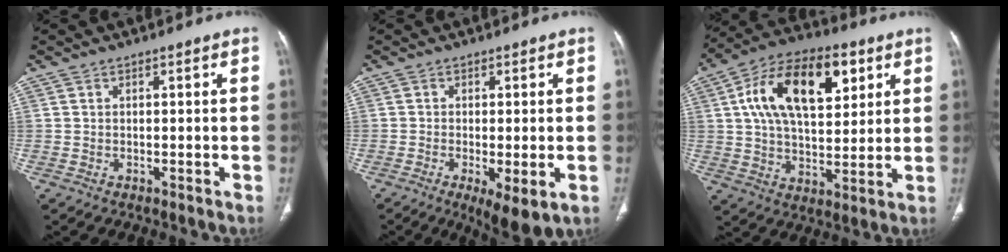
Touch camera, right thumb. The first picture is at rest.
{"total": 8.0, "force": [-3.1, 2.4, 7.0], "torque": [-0.108, -0.016, -0.046]}
{"total": 20.4, "force": [6.9, 11.0, 15.7], "torque": [-0.236, -0.002, 0.110]}